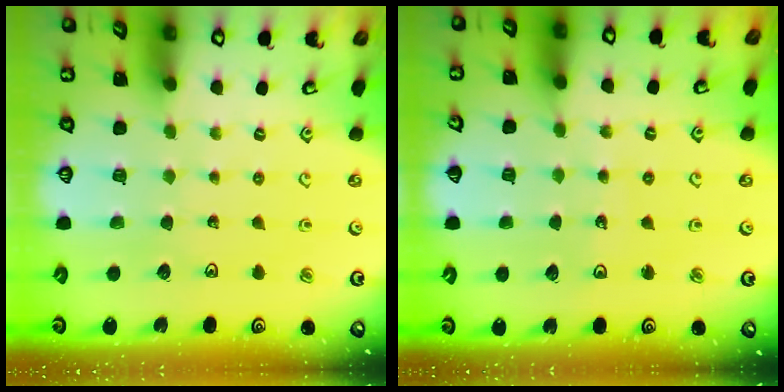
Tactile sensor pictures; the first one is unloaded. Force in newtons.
{"total": 3.7, "press": 3.7, "slide": 0.2}